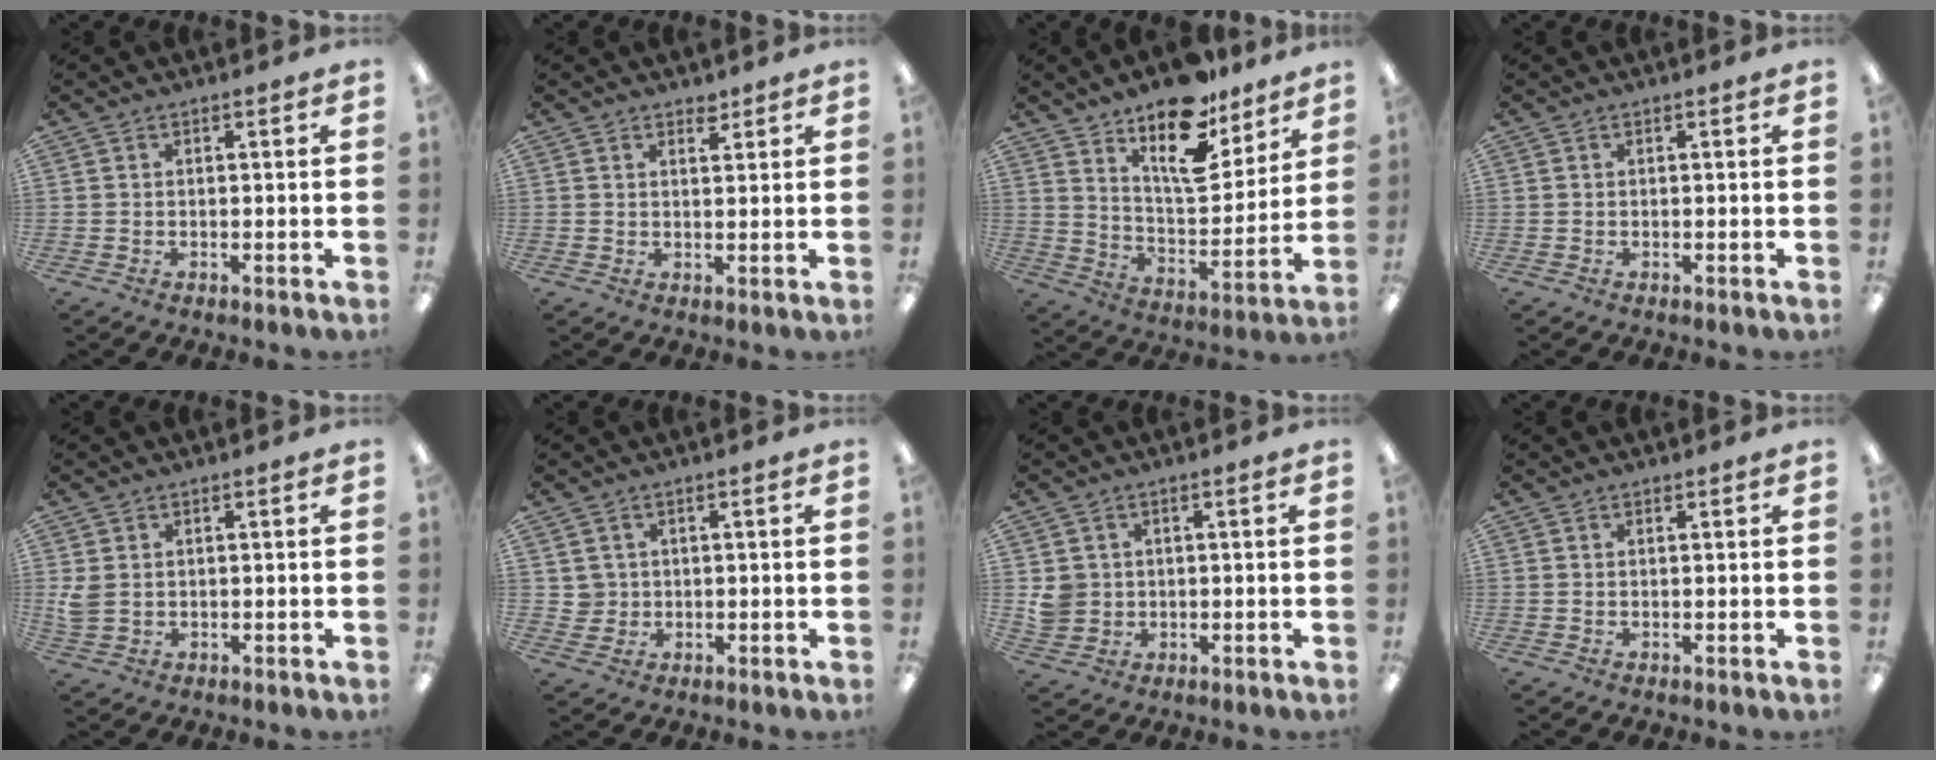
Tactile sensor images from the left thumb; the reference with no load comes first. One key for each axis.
{"total": 2.6, "fx": 2.2, "fy": 1.1, "fz": 0.8, "tx": 0.006, "ty": -0.014, "tz": 0.036}
{"total": 18.1, "fx": 12.9, "fy": 7.6, "fz": 10.2, "tx": -0.162, "ty": -0.079, "tz": 0.222}
{"total": 0.0}
{"total": 3.3, "fx": 0.9, "fy": 2.6, "fz": 2.0, "tx": -0.031, "ty": 0.001, "tz": 0.016}
{"total": 2.9, "fx": 1.2, "fy": 2.7, "fz": -0.1, "tx": -0.007, "ty": 0.006, "tz": 0.022}
{"total": 4.5, "fx": 0.8, "fy": 4.3, "fz": 0.8, "tx": -0.009, "ty": 0.005, "tz": 0.016}
{"total": 0.5, "fx": 0.5, "fy": 0.2, "fz": 0.1, "tx": 0.006, "ty": -0.004, "tz": 0.008}